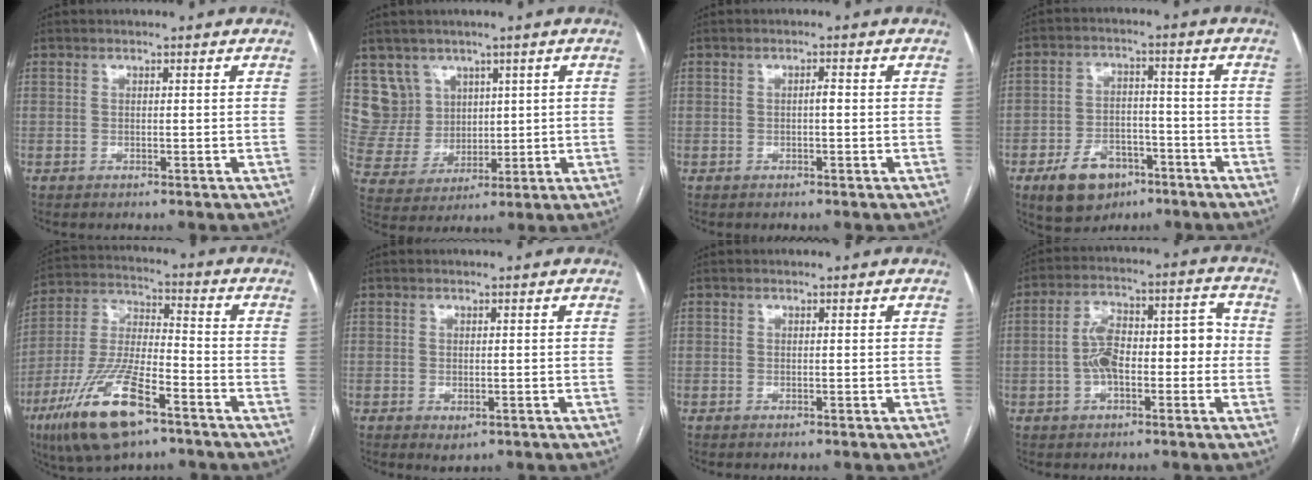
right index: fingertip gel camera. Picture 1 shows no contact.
{"total": 8.0, "force": [4.4, 6.7, 0.2], "torque": [-0.018, 0.027, 0.105]}
{"total": 1.0, "force": [-0.1, 0.2, 1.0], "torque": [-0.015, 0.002, -0.002]}
{"total": 9.2, "force": [-5.3, 5.9, 4.8], "torque": [-0.088, 0.009, -0.080]}
{"total": 16.6, "force": [-9.3, 4.7, 12.9], "torque": [-0.278, -0.017, -0.167]}
{"total": 1.9, "force": [-0.8, 0.9, 1.5], "torque": [-0.020, -0.003, -0.003]}
{"total": 0.0}
{"total": 10.2, "force": [-1.1, 4.8, 9.0], "torque": [-0.154, 0.051, -0.014]}